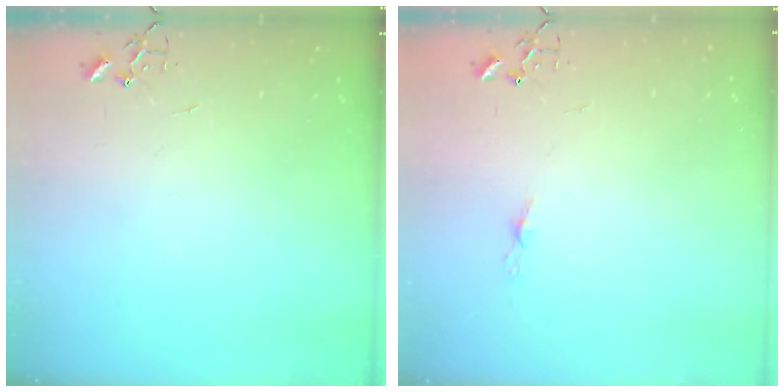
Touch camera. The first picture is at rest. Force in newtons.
{"total": 3.8, "press": 3.7, "slide": 0.3}